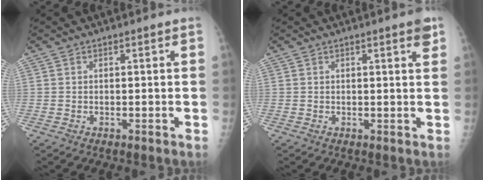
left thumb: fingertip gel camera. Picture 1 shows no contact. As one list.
[{"total": 2.4, "force": [1.5, 0.3, 1.9], "torque": [-0.022, -0.007, 0.017]}]